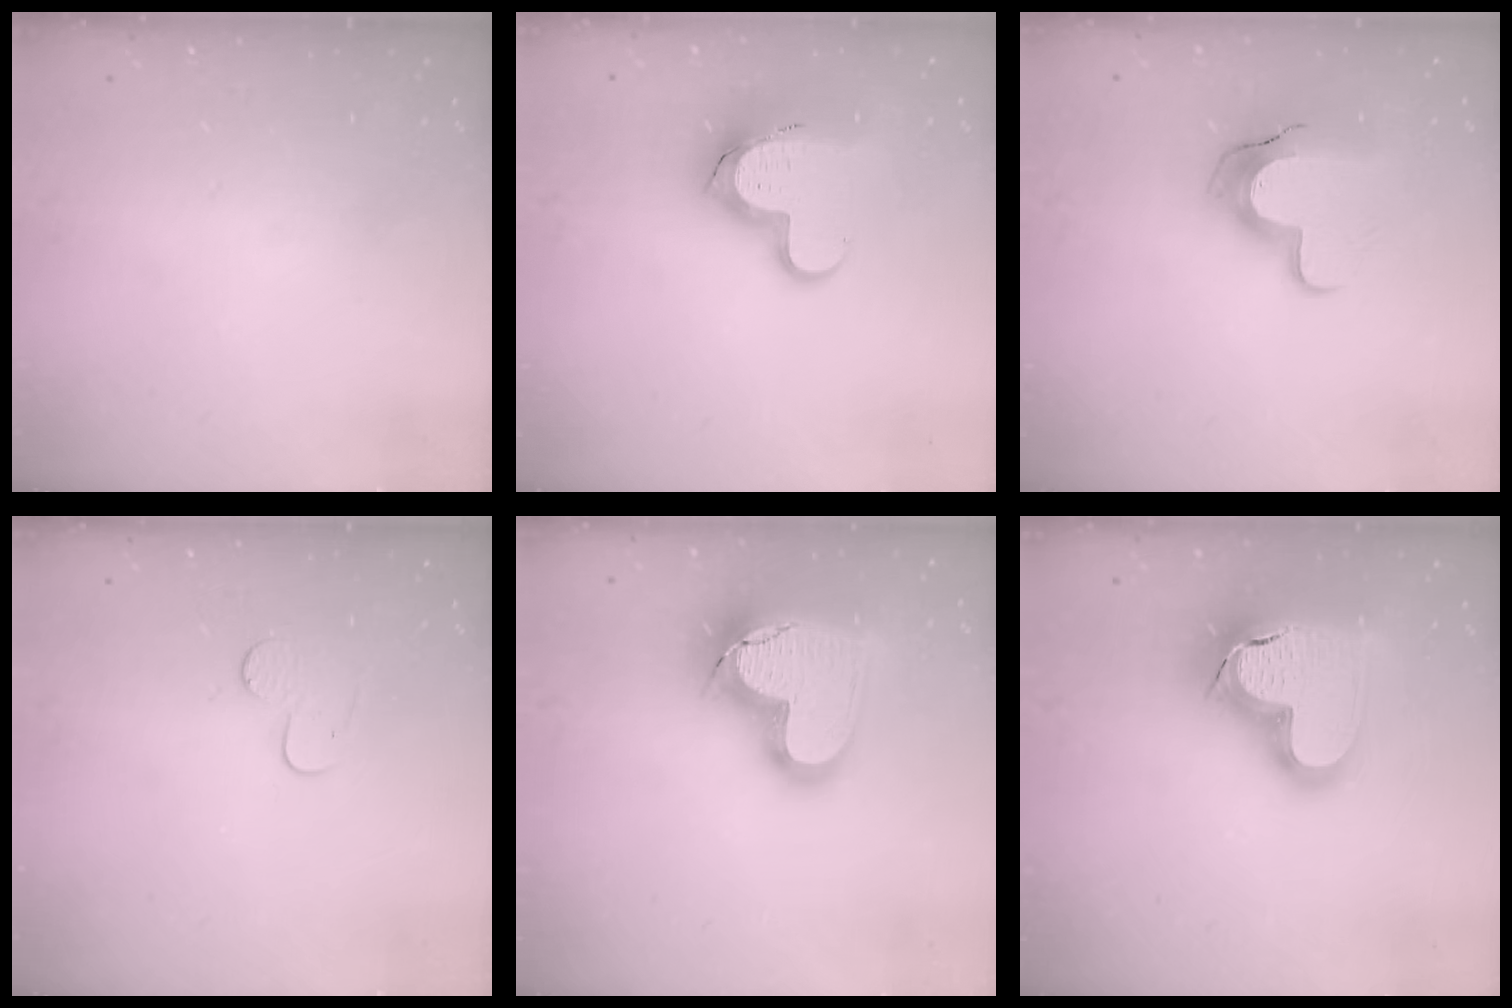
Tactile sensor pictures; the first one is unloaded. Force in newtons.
{"total": 13.6, "press": 13.5, "slide": 1.3}
{"total": 12.7, "press": 12.7, "slide": 0.9}
{"total": 4.9, "press": 4.8, "slide": 0.5}
{"total": 21.8, "press": 21.7, "slide": 1.8}
{"total": 22.8, "press": 22.6, "slide": 2.2}